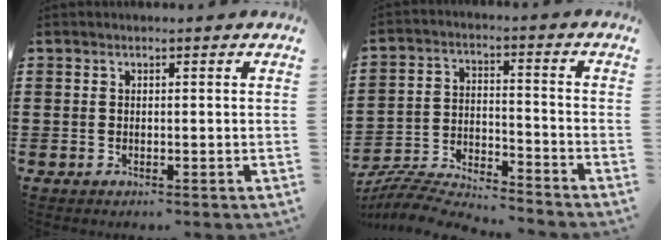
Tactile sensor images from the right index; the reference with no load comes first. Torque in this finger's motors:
{"motor_torque": [-1.17, 0.97, -0.32, -0.10]}